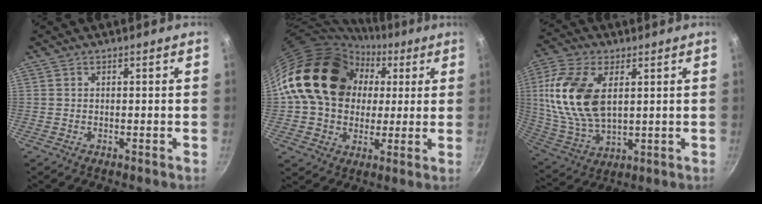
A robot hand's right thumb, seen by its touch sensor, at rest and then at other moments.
{"total": 20.6, "force": [4.0, 16.5, 11.7], "torque": [-0.170, 0.034, 0.069]}
{"total": 17.5, "force": [3.9, 10.0, 13.9], "torque": [-0.271, -0.013, 0.083]}